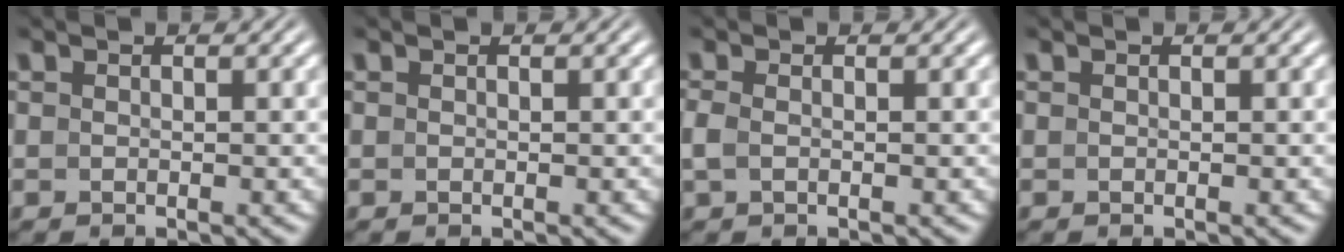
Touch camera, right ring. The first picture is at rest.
{"total": 0.0}
{"total": 1.2, "force": [-0.5, 0.6, 1.0], "torque": [-0.039, -0.013, 0.000]}
{"total": 0.0}